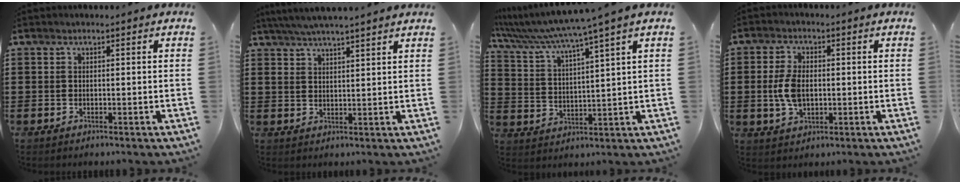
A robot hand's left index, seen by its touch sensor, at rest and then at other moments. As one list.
[{"total": 4.4, "force": [4.0, -0.2, 1.8], "torque": [-0.046, -0.009, 0.072]}, {"total": 5.6, "force": [4.6, -1.4, 2.9], "torque": [-0.079, -0.043, 0.071]}, {"total": 5.7, "force": [0.0, 3.2, 4.7], "torque": [-0.120, -0.001, -0.008]}]